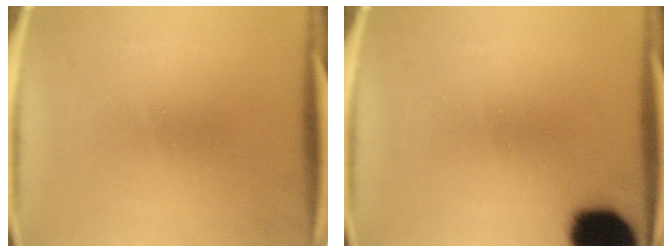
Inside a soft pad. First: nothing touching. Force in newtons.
{"total": 18.0}